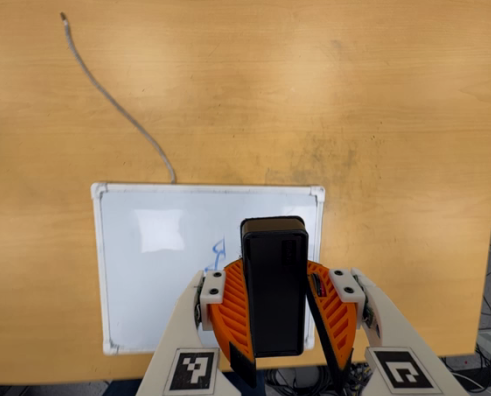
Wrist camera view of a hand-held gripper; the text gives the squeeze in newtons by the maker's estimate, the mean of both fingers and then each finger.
{"total": 7.2, "left": 7.8, "right": 6.5}